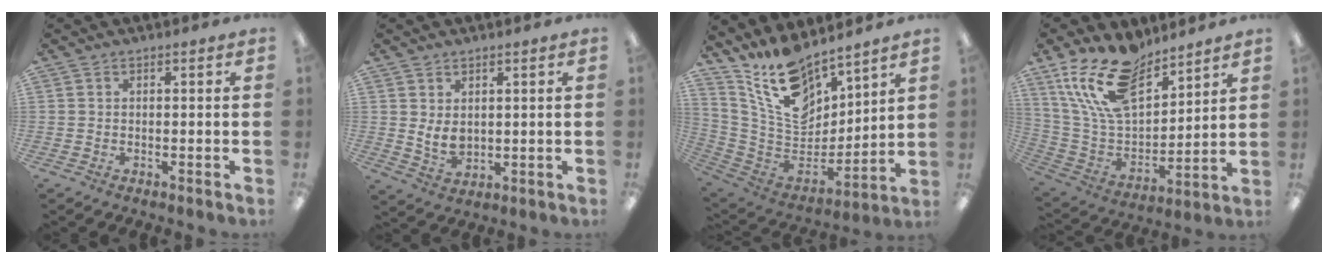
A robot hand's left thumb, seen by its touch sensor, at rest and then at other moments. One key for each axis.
{"total": 4.5, "fx": 1.6, "fy": 3.0, "fz": 3.1, "tx": -0.050, "ty": -0.013, "tz": 0.027}
{"total": 16.3, "fx": 13.0, "fy": 7.0, "fz": 6.7, "tx": -0.137, "ty": -0.092, "tz": 0.238}
{"total": 19.3, "fx": 13.4, "fy": 9.5, "fz": 10.2, "tx": -0.210, "ty": -0.069, "tz": 0.247}